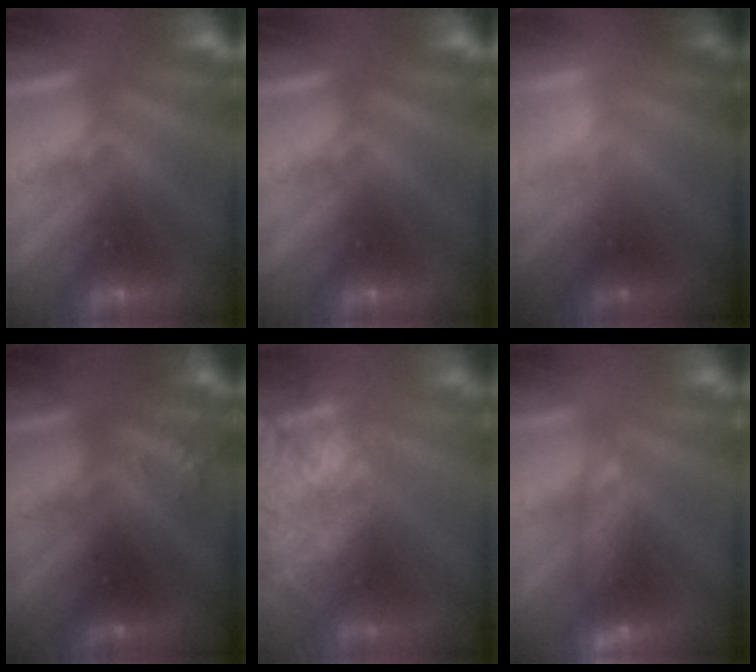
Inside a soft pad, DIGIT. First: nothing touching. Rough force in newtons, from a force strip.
{"total": 0.0}
{"total": 2.4}
{"total": 2.9}
{"total": 10.8}
{"total": 6.0}